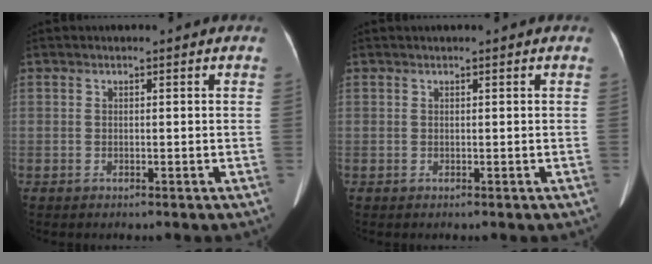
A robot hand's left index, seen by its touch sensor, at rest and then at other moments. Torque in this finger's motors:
{"motor_torque": [0.41, -0.78, 0.03, 0.00]}